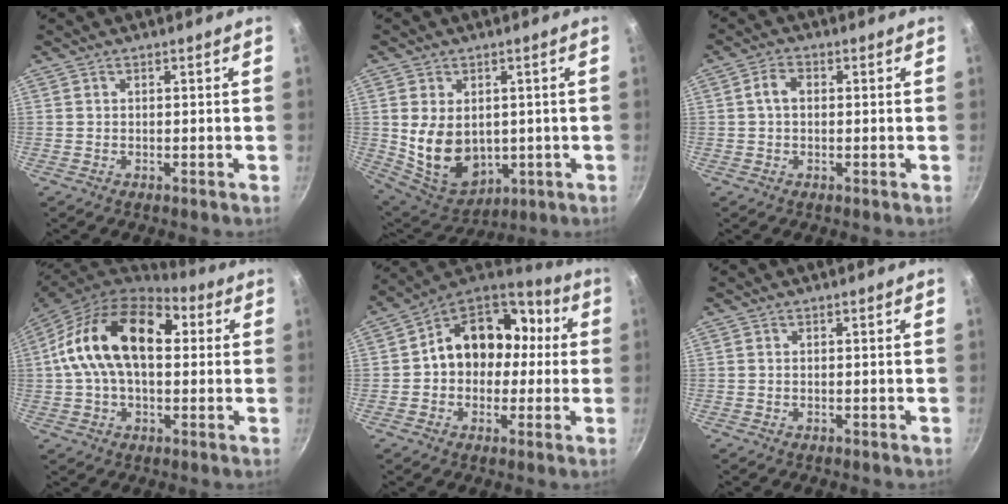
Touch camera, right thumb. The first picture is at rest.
{"total": 13.1, "force": [0.3, 9.6, 9.0], "torque": [-0.136, -0.023, 0.036]}
{"total": 3.1, "force": [0.2, 2.1, 2.2], "torque": [-0.039, 0.010, -0.002]}
{"total": 20.1, "force": [3.3, 12.2, 15.6], "torque": [-0.249, 0.026, 0.035]}
{"total": 17.3, "force": [0.9, 13.8, 10.3], "torque": [-0.114, 0.055, -0.001]}
{"total": 0.0}